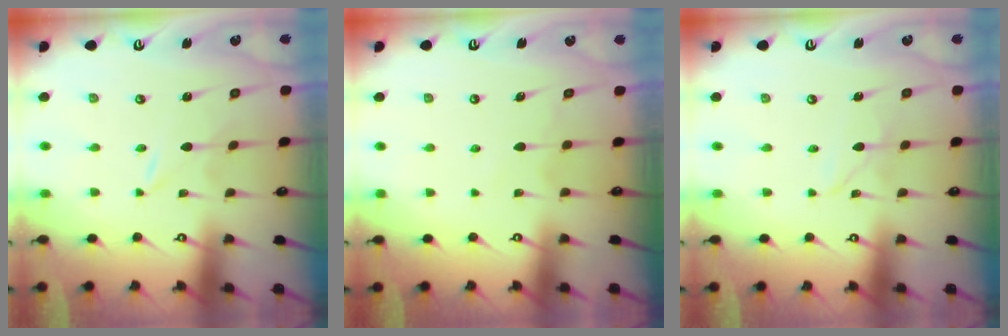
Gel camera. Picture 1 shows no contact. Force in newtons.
{"total": 4.8, "press": 4.8, "slide": 0.5}
{"total": 3.5, "press": 3.5, "slide": 0.2}